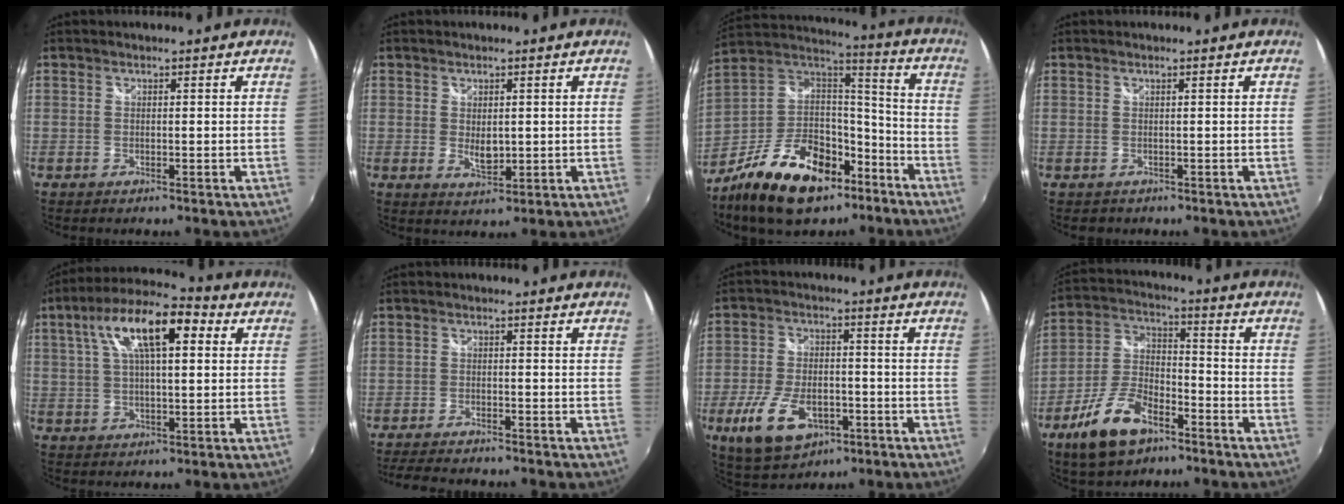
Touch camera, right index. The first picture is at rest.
{"total": 3.4, "force": [0.2, 2.1, 2.6], "torque": [-0.041, -0.006, 0.006]}
{"total": 24.3, "force": [-14.5, 13.0, 14.6], "torque": [-0.289, 0.014, -0.235]}
{"total": 0.5, "force": [-0.1, 0.5, 0.0], "torque": [-0.002, 0.000, 0.001]}
{"total": 15.0, "force": [5.2, 5.3, 13.0], "torque": [-0.230, 0.033, 0.078]}
{"total": 8.3, "force": [-7.5, 1.5, 3.3], "torque": [-0.086, -0.017, -0.124]}
{"total": 13.4, "force": [-6.0, 7.6, 9.3], "torque": [-0.206, -0.017, -0.097]}
{"total": 13.6, "force": [-8.3, 6.6, 8.6], "torque": [-0.186, 0.002, -0.152]}